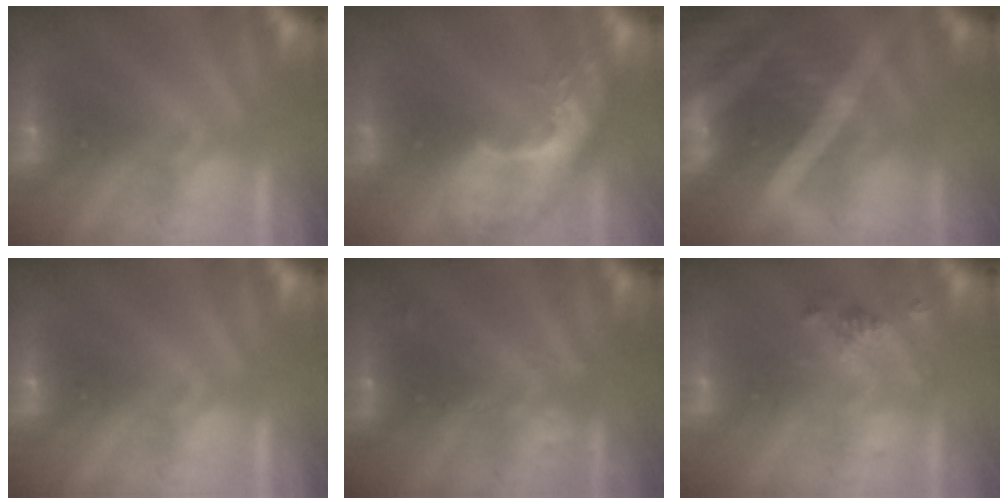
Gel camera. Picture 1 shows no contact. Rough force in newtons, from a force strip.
{"total": 9.3}
{"total": 9.1}
{"total": 0.0}
{"total": 2.9}
{"total": 2.4}